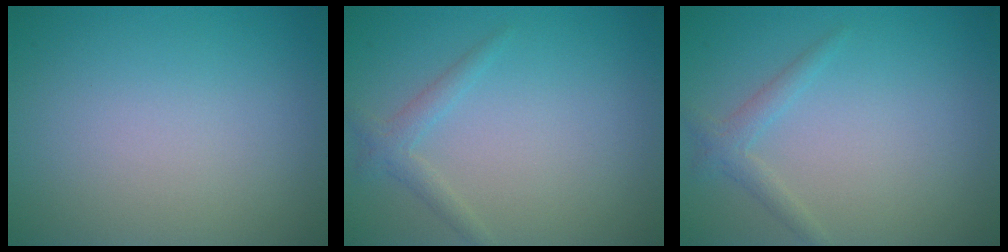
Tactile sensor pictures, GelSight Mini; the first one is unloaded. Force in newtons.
{"total": 1.6, "press": 1.6, "slide": 0.1}
{"total": 1.6, "press": 1.6, "slide": 0.1}